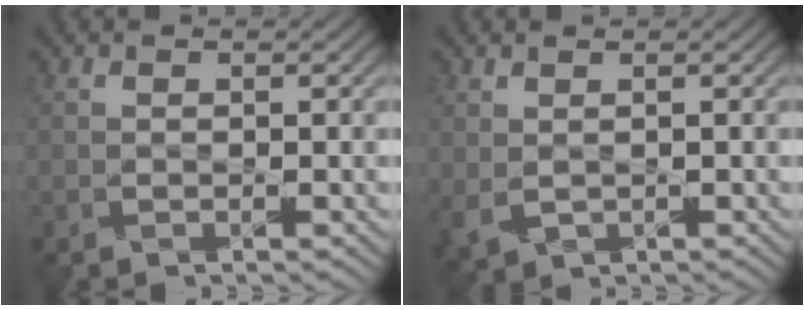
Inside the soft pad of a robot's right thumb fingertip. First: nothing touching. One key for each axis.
{"total": 2.0, "fx": 0.5, "fy": 1.3, "fz": 1.5, "tx": -0.046, "ty": -0.008, "tz": 0.014}